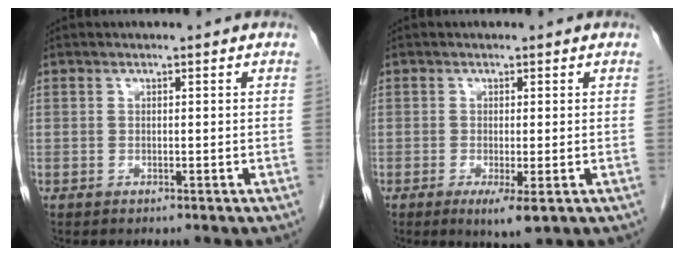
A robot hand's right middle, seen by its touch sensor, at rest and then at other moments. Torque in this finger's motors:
{"motor_torque": [0.67, -0.27, 0.04, 0.03]}